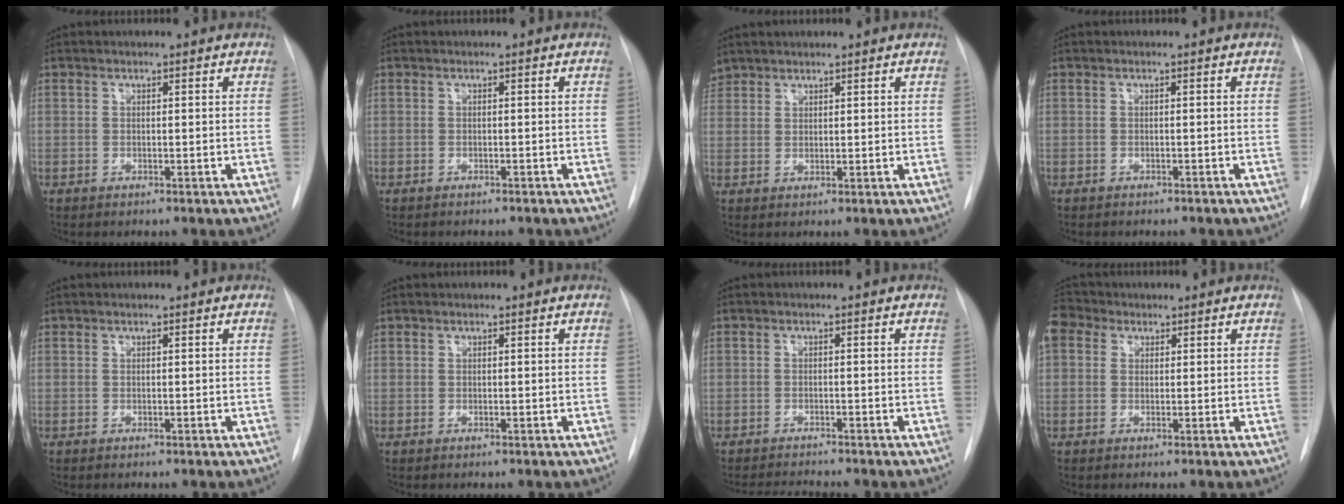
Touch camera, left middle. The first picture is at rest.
{"total": 3.2, "force": [-2.8, 1.0, 1.3], "torque": [-0.024, -0.006, -0.029]}
{"total": 2.9, "force": [2.6, 1.2, -0.1], "torque": [0.003, 0.013, 0.050]}
{"total": 3.2, "force": [-2.7, 1.1, 1.3], "torque": [-0.023, -0.006, -0.028]}
{"total": 0.0}
{"total": 0.0}
{"total": 2.9, "force": [-2.9, -0.5, 0.4], "torque": [-0.008, -0.014, -0.046]}
{"total": 6.4, "force": [3.3, 4.7, 2.6], "torque": [-0.073, 0.036, 0.067]}